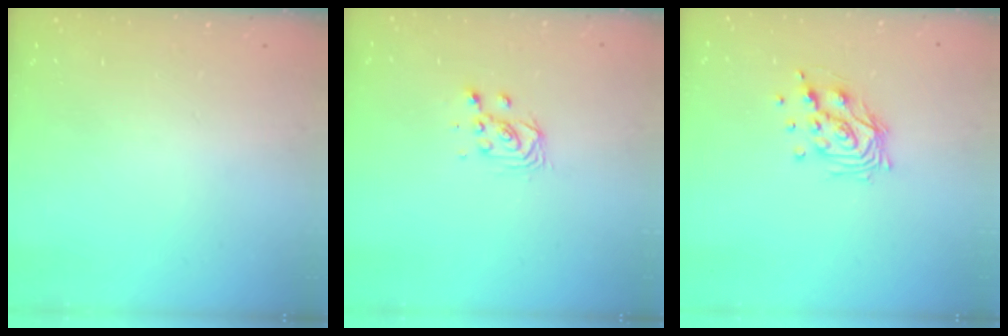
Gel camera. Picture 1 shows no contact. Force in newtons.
{"total": 3.5, "press": 3.5, "slide": 0.2}
{"total": 10.6, "press": 10.5, "slide": 1.0}